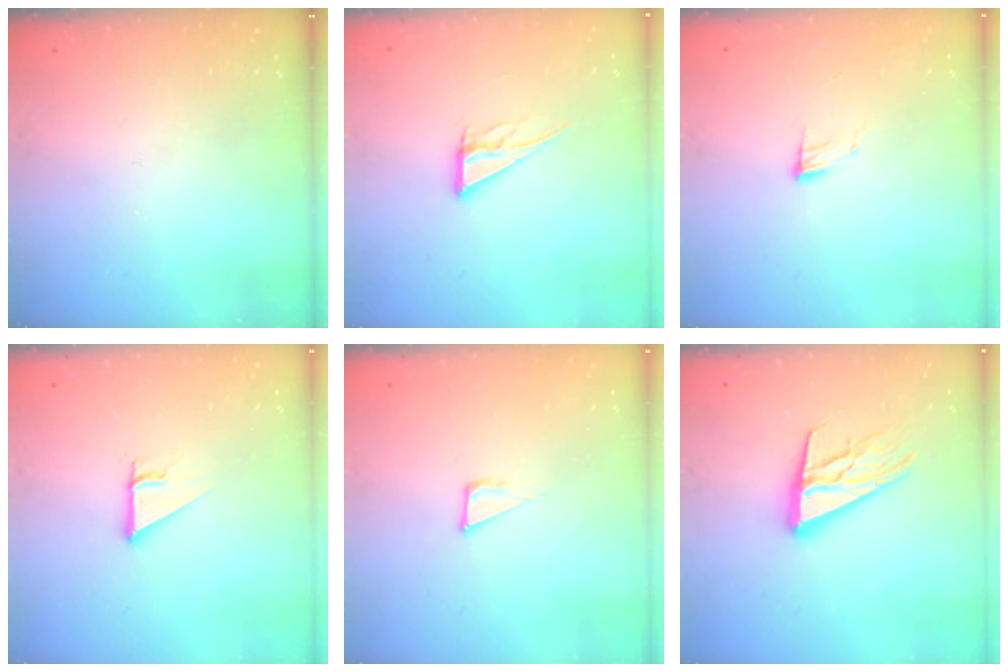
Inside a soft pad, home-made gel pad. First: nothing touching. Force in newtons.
{"total": 8.2, "press": 8.1, "slide": 0.7}
{"total": 5.1, "press": 5.1, "slide": 0.5}
{"total": 2.5, "press": 2.5, "slide": 0.2}
{"total": 4.3, "press": 4.3, "slide": 0.1}
{"total": 15.9, "press": 15.6, "slide": 2.7}